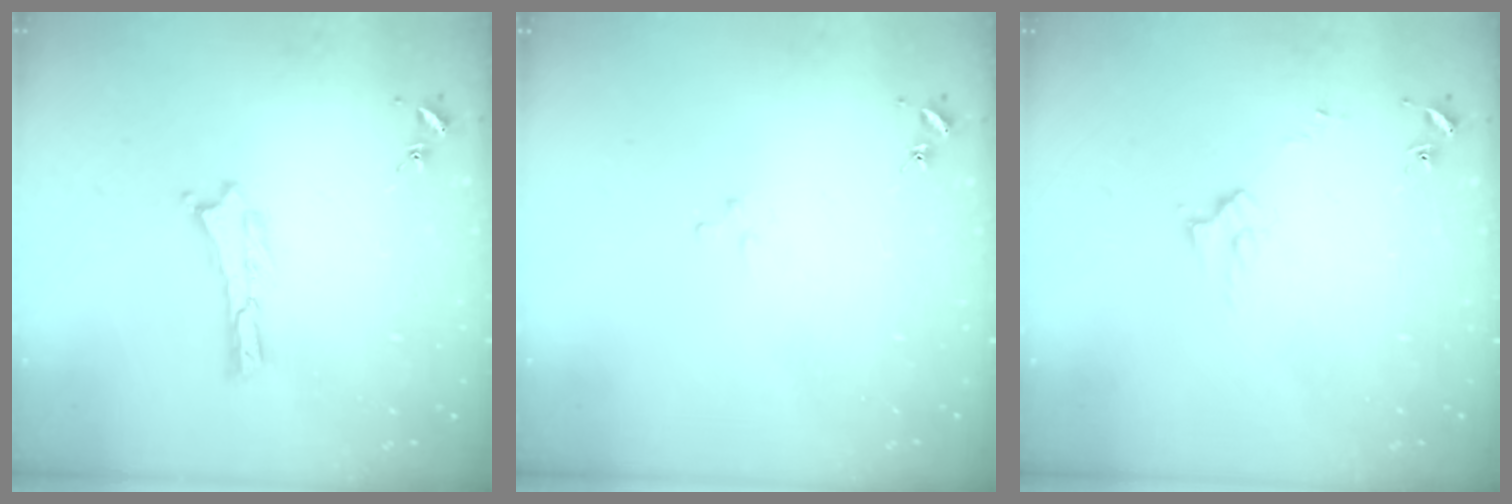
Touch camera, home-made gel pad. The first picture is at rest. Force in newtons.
{"total": 1.8, "press": 1.8, "slide": 0.1}
{"total": 3.0, "press": 3.0, "slide": 0.3}